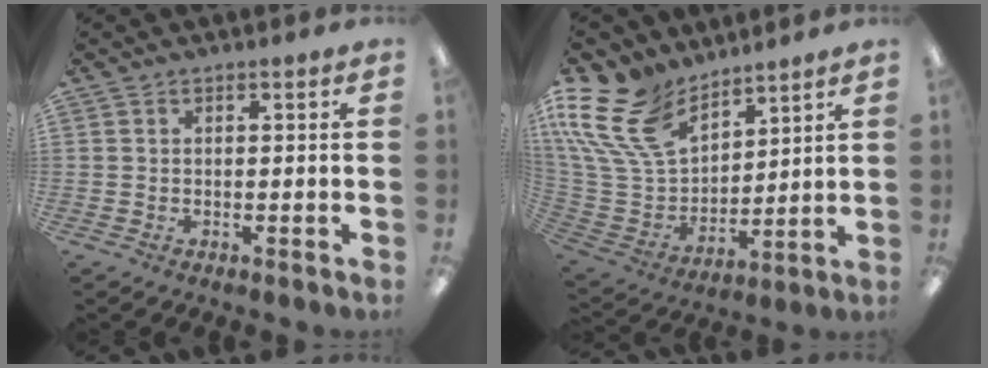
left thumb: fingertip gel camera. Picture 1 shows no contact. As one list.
[{"total": 20.1, "force": [12.0, 12.3, 10.5], "torque": [-0.265, -0.064, 0.224]}]